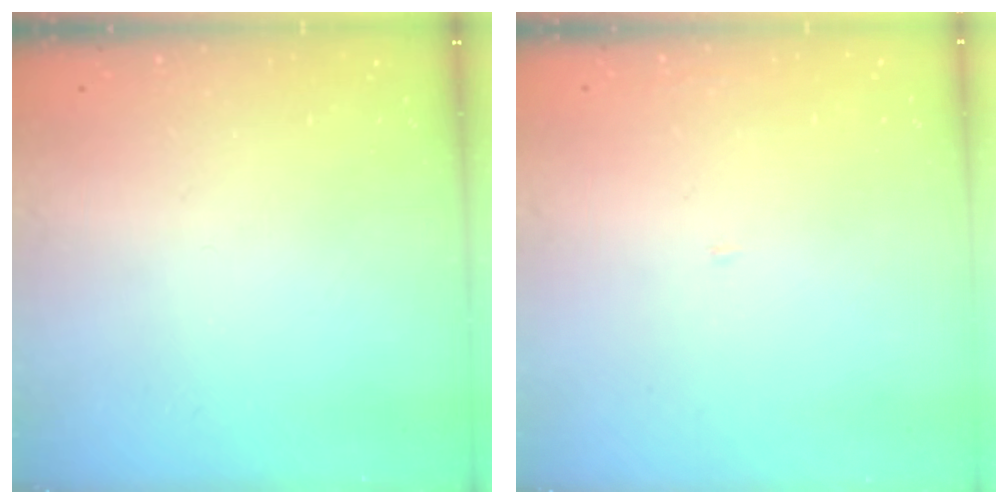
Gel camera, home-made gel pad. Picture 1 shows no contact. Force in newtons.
{"total": 2.0, "press": 2.0, "slide": 0.2}